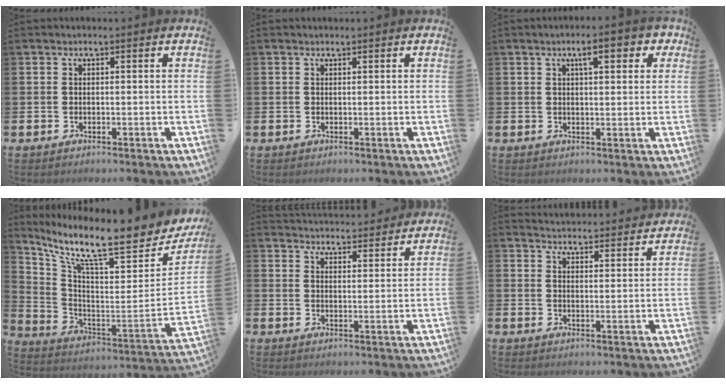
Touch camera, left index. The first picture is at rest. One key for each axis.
{"total": 0.0}
{"total": 5.3, "fx": 2.8, "fy": 1.9, "fz": 4.1, "tx": -0.051, "ty": -0.005, "tz": 0.038}
{"total": 11.0, "fx": 9.1, "fy": 1.4, "fz": 6.0, "tx": -0.139, "ty": -0.088, "tz": 0.144}
{"total": 4.6, "fx": 4.6, "fy": 0.5, "fz": -0.1, "tx": -0.002, "ty": -0.036, "tz": 0.080}
{"total": 4.4, "fx": 4.4, "fy": 0.4, "fz": -0.1, "tx": -0.009, "ty": -0.033, "tz": 0.078}